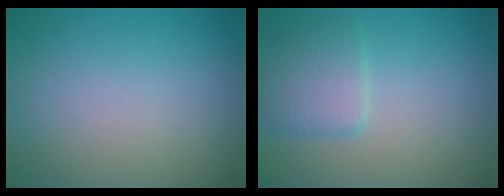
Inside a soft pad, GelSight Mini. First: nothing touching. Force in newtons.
{"total": 2.8, "press": 2.8, "slide": 0.1}